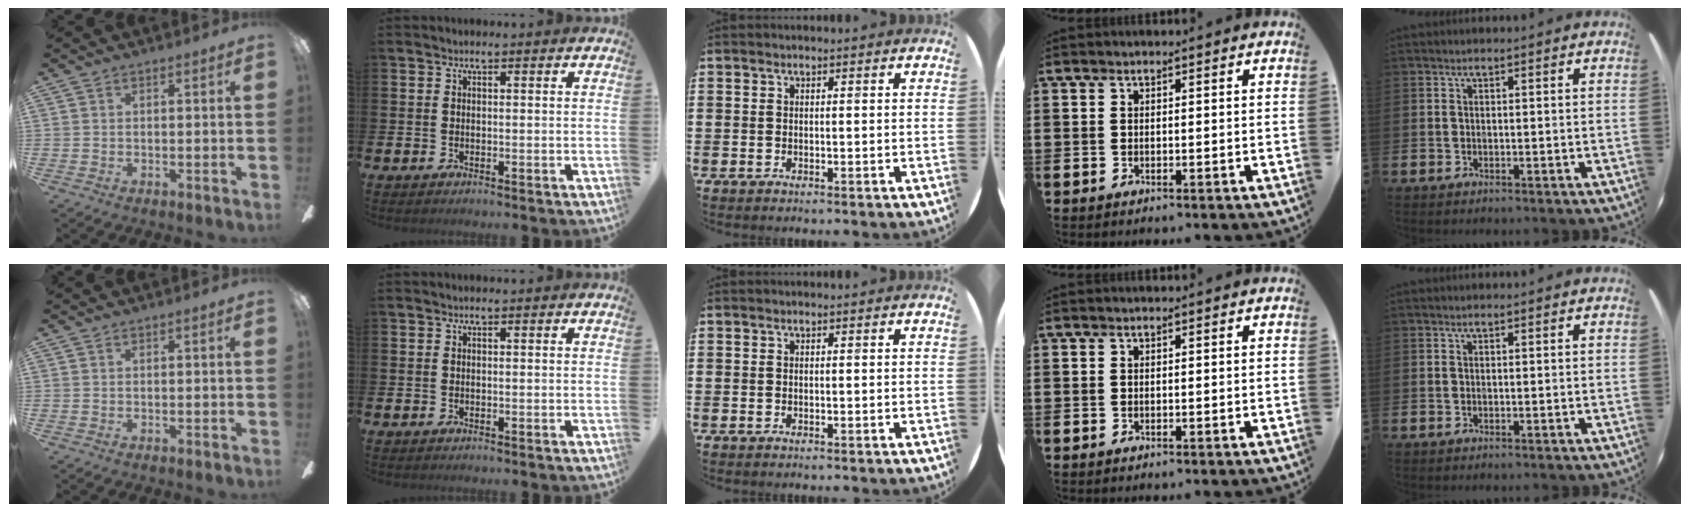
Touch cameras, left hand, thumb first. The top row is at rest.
{}